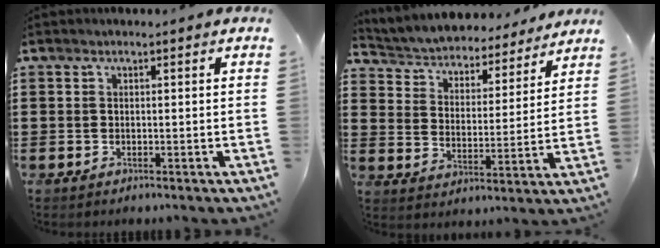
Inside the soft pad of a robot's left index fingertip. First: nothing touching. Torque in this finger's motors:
{"motor_torque": [1.17, -0.97, 0.32, 0.09]}